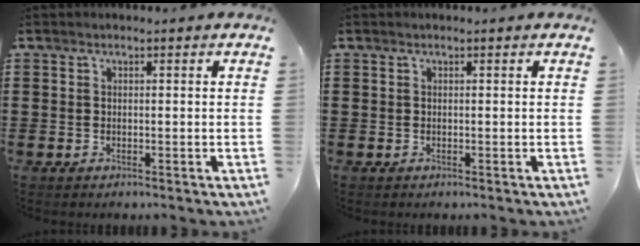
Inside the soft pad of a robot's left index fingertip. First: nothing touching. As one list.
[{"total": 0.0}]